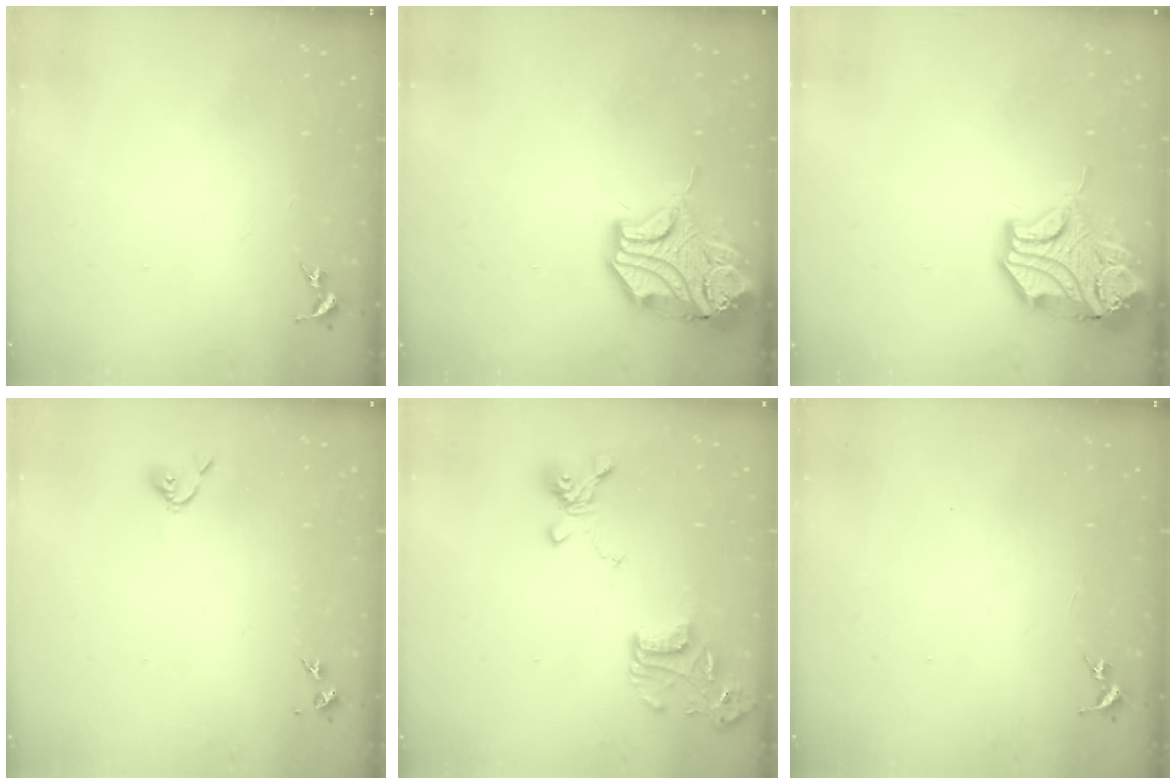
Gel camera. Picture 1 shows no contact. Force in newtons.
{"total": 15.9, "press": 15.8, "slide": 2.3}
{"total": 15.9, "press": 15.8, "slide": 2.3}
{"total": 3.7, "press": 3.6, "slide": 0.6}
{"total": 15.9, "press": 15.8, "slide": 1.7}
{"total": 0.0}